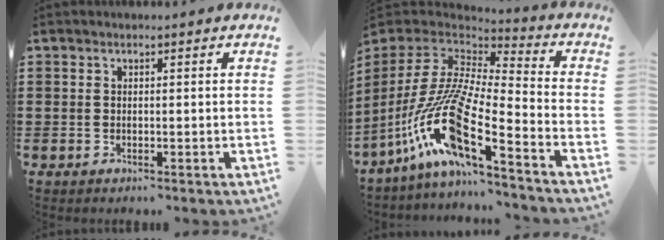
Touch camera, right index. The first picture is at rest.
{"total": 14.7, "force": [-7.6, 2.9, 12.3], "torque": [-0.280, -0.016, -0.157]}